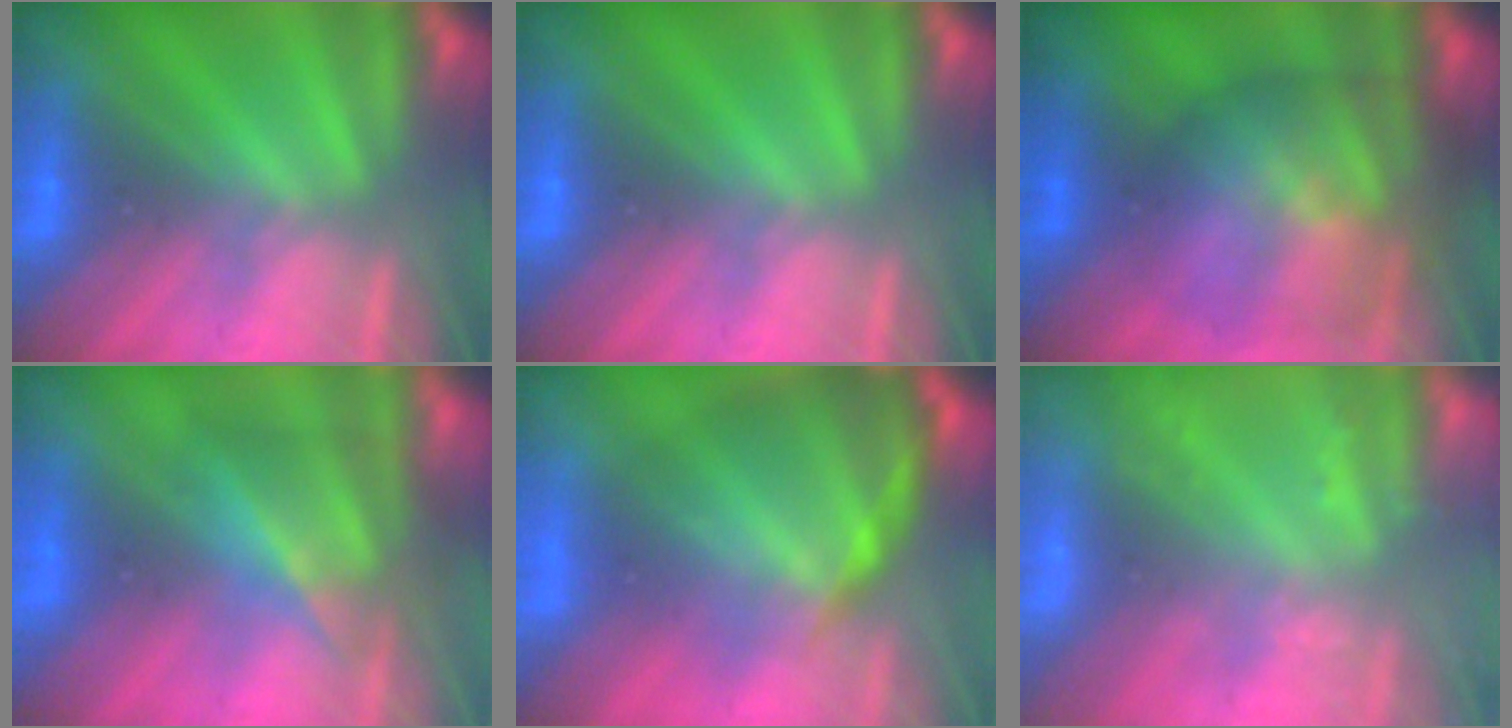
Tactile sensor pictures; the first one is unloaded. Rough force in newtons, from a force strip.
{"total": 0.0}
{"total": 7.7}
{"total": 4.1}
{"total": 7.6}
{"total": 2.4}